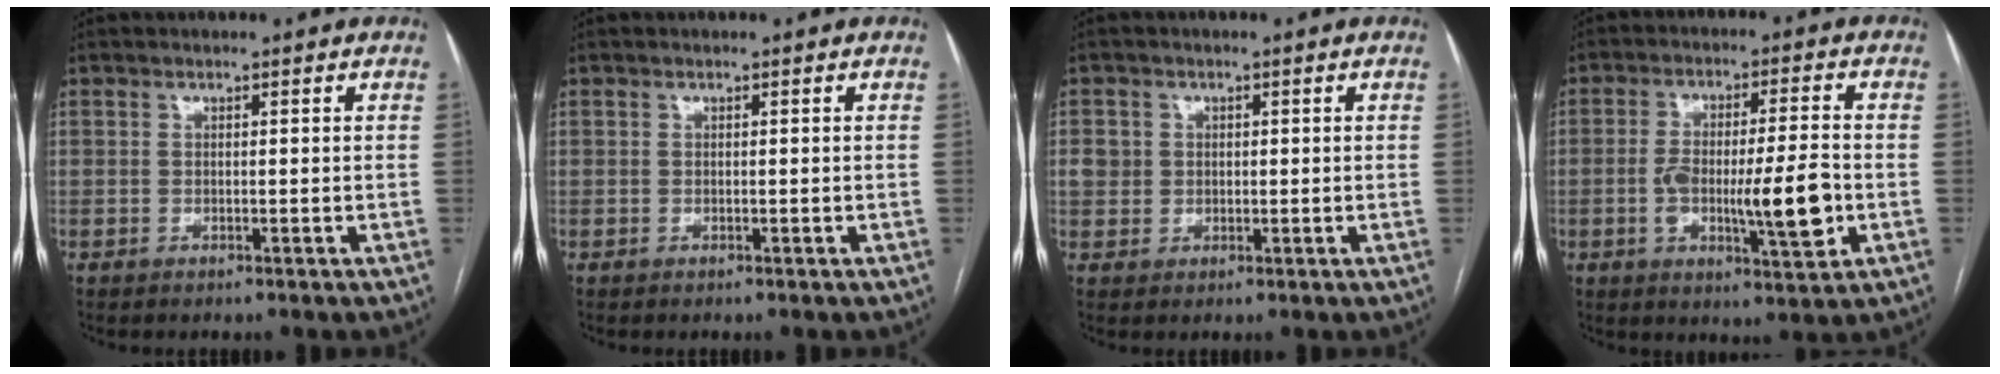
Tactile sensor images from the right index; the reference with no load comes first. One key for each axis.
{"total": 0.0}
{"total": 2.9, "fx": 0.6, "fy": 2.8, "fz": 0.6, "tx": -0.006, "ty": 0.010, "tz": 0.018}
{"total": 11.2, "fx": -2.2, "fy": 2.0, "fz": 10.8, "tx": -0.185, "ty": 0.004, "tz": -0.029}